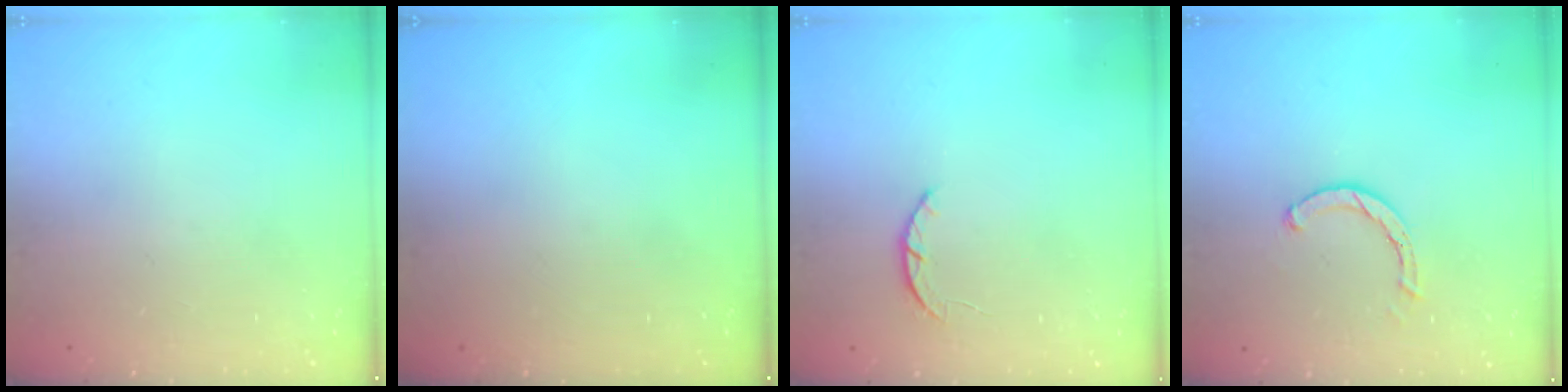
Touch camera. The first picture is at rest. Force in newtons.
{"total": 0.0}
{"total": 2.5, "press": 2.5, "slide": 0.5}
{"total": 2.0, "press": 2.0, "slide": 0.2}